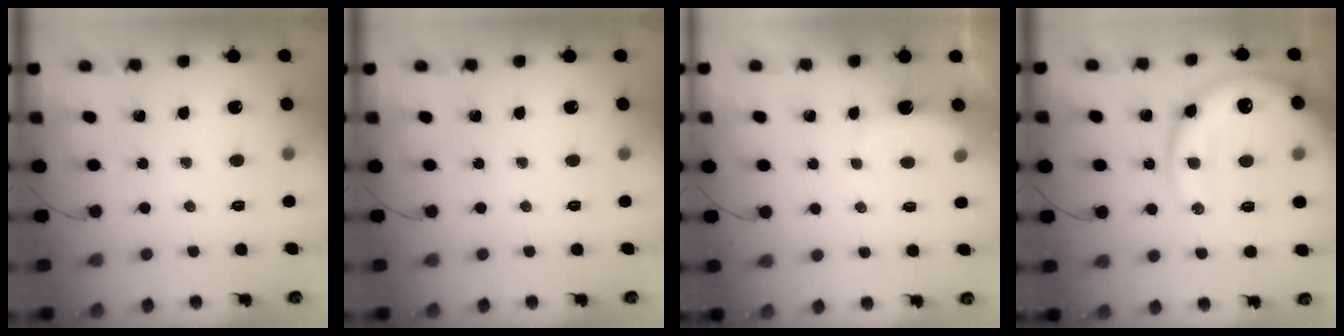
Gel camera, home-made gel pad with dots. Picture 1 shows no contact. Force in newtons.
{"total": 0.0}
{"total": 3.0, "press": 2.9, "slide": 0.7}
{"total": 18.3, "press": 18.1, "slide": 2.7}